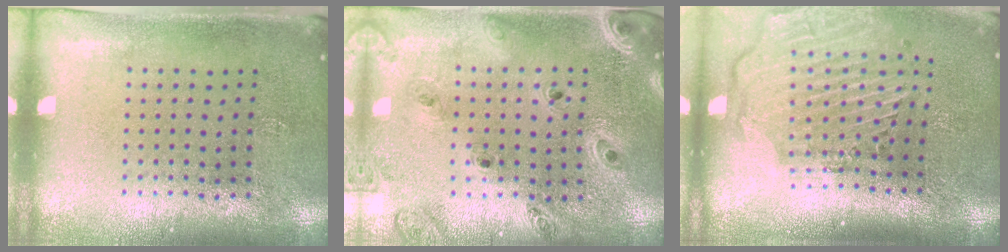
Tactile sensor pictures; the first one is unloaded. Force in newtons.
{"total": 1.3, "press": 1.3, "slide": 0.2}
{"total": 2.8, "press": 2.3, "slide": 1.7}